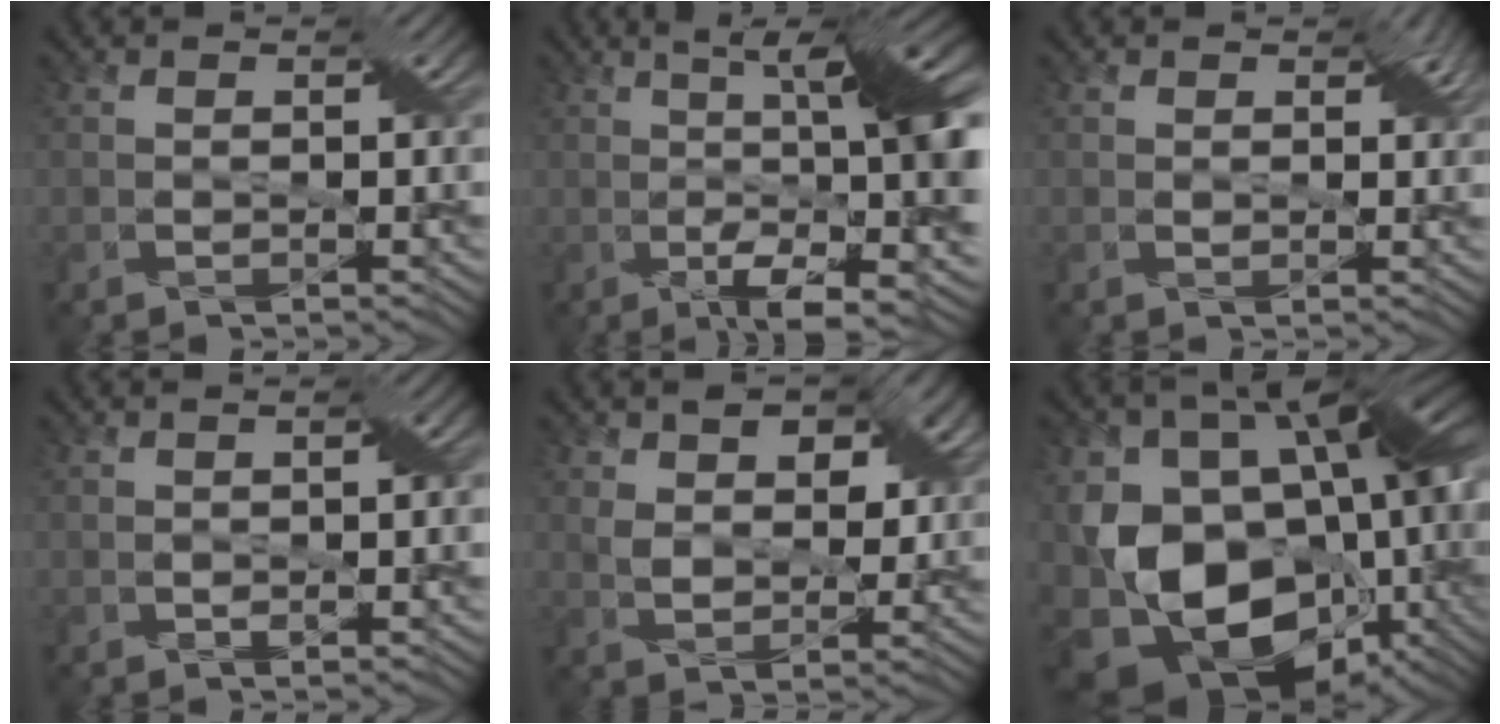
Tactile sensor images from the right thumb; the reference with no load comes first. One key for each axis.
{"total": 15.4, "fx": 0.3, "fy": 3.6, "fz": 15.0, "tx": -0.213, "ty": 0.019, "tz": 0.015}
{"total": 2.5, "fx": 1.0, "fy": 1.5, "fz": 1.7, "tx": -0.029, "ty": -0.001, "tz": 0.017}
{"total": 2.0, "fx": -0.1, "fy": 0.8, "fz": 1.8, "tx": -0.033, "ty": 0.002, "tz": 0.001}
{"total": 9.3, "fx": 3.9, "fy": 5.8, "fz": 6.1, "tx": -0.116, "ty": 0.006, "tz": 0.065}
{"total": 19.8, "fx": -3.6, "fy": 13.9, "fz": 13.6, "tx": -0.254, "ty": -0.011, "tz": -0.059}